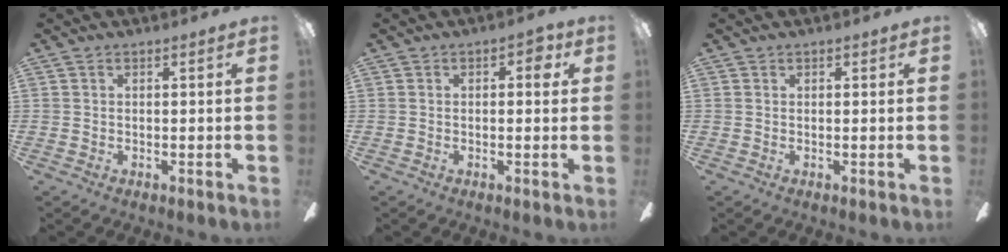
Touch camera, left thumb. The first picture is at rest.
{"total": 3.5, "force": [1.0, 1.6, 2.9], "torque": [-0.037, 0.003, 0.010]}
{"total": 0.6, "force": [0.4, 0.3, 0.3], "torque": [-0.001, -0.001, 0.005]}